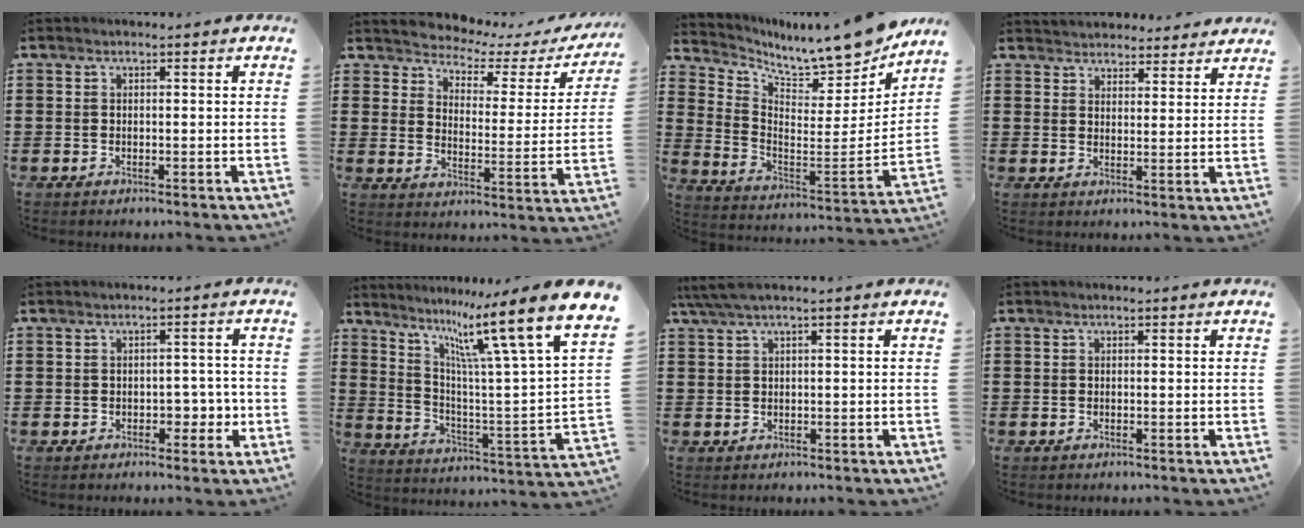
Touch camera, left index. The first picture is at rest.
{"total": 2.8, "force": [2.5, 1.0, 0.8], "torque": [-0.036, -0.022, 0.032]}
{"total": 9.0, "force": [8.3, 1.0, 3.1], "torque": [-0.073, -0.086, 0.133]}
{"total": 3.4, "force": [3.3, 0.4, -0.5], "torque": [-0.003, -0.014, 0.062]}
{"total": 3.2, "force": [-1.3, 1.9, 2.2], "torque": [-0.034, 0.002, -0.030]}
{"total": 13.6, "force": [8.8, 0.8, 10.3], "torque": [-0.205, -0.068, 0.130]}
{"total": 2.0, "force": [0.7, 0.0, 1.9], "torque": [-0.043, -0.005, 0.011]}
{"total": 0.0}